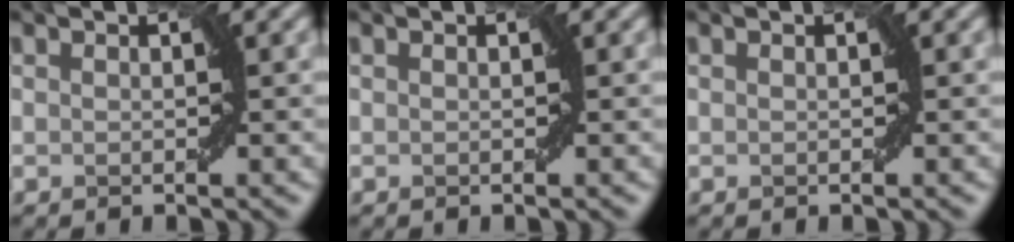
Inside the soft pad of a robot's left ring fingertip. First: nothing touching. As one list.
[{"total": 0.0}, {"total": 0.0}]